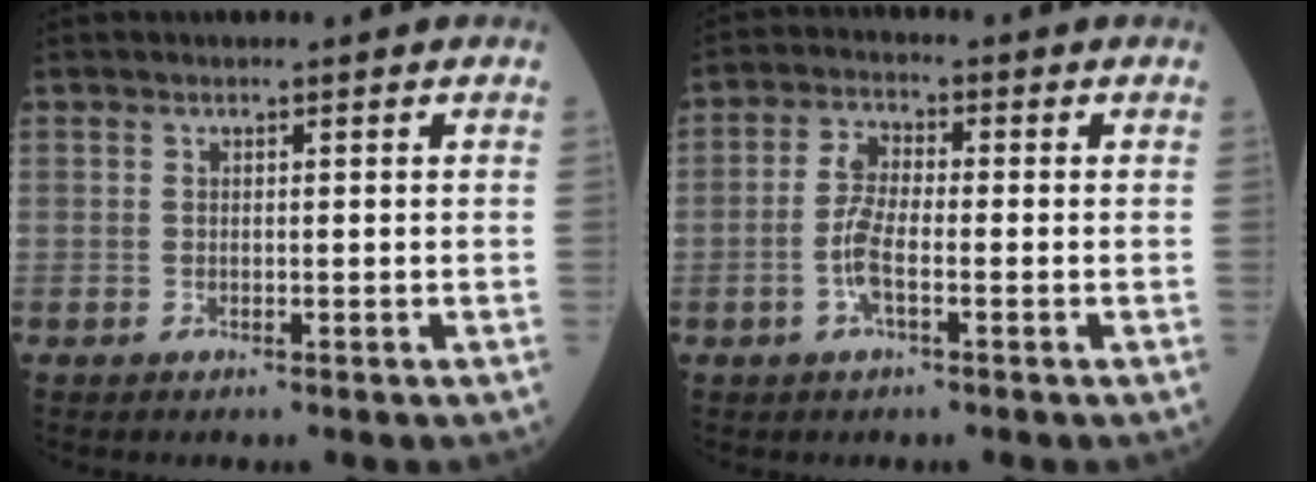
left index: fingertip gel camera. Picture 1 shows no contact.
{"total": 5.2, "force": [-1.7, 1.6, 4.7], "torque": [-0.106, -0.003, -0.039]}